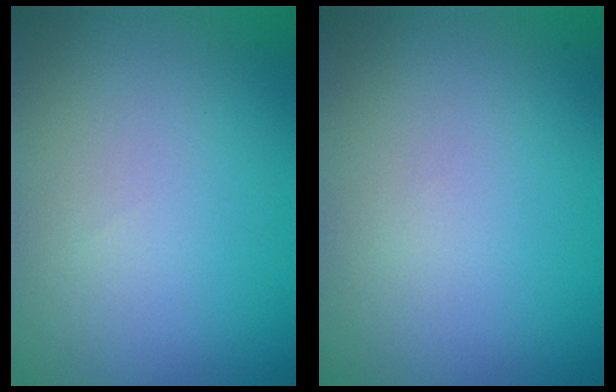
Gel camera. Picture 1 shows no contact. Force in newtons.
{"total": 0.0}